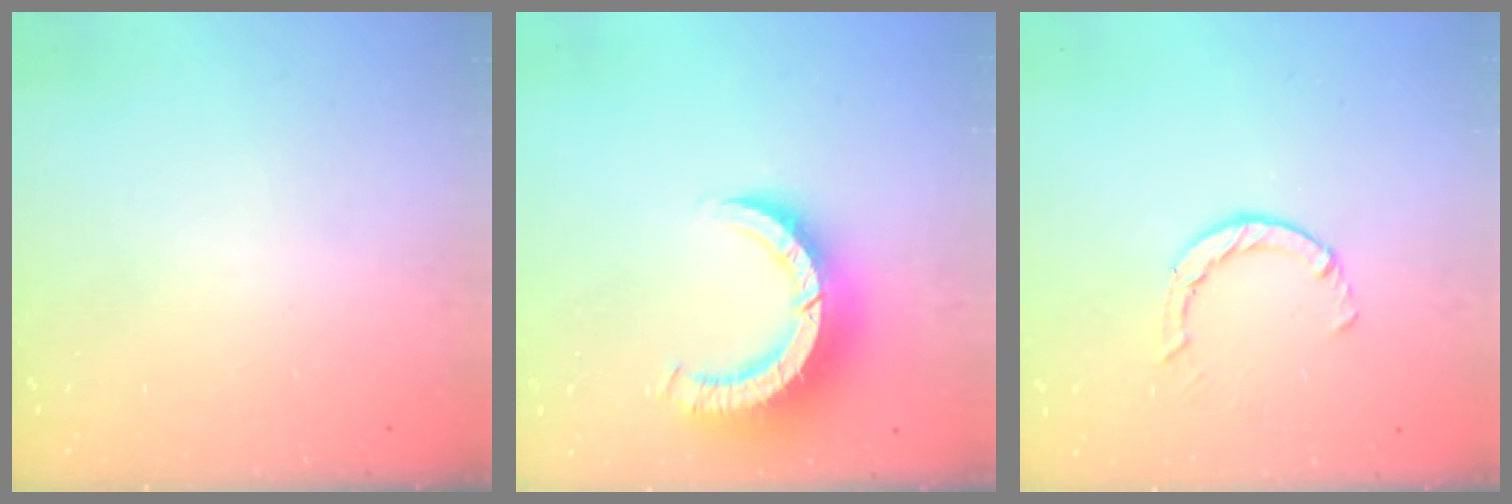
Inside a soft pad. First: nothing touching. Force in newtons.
{"total": 10.9, "press": 10.8, "slide": 1.2}
{"total": 3.4, "press": 3.4, "slide": 0.2}